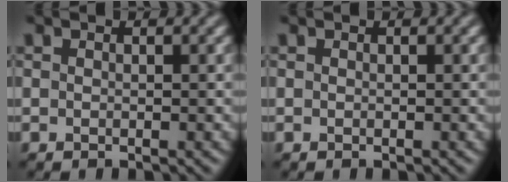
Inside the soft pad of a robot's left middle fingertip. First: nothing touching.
{"total": 0.0}